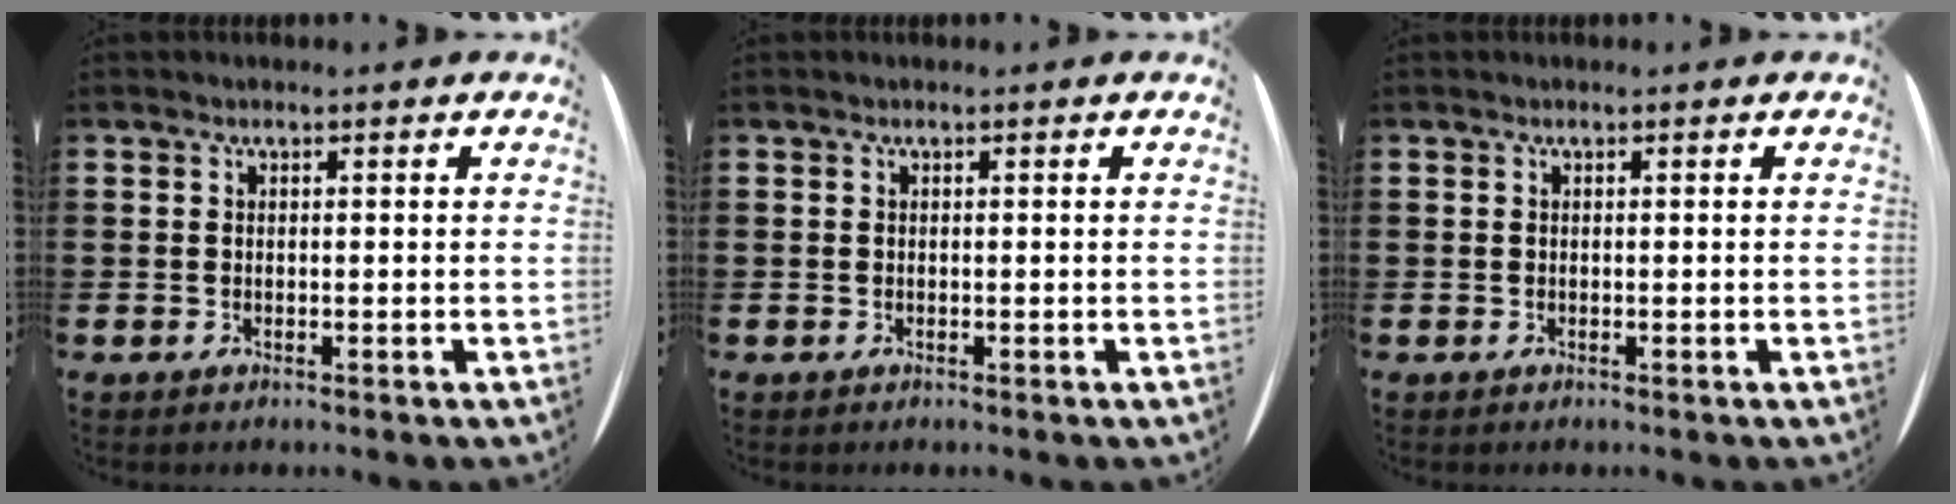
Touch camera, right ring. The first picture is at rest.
{"total": 0.0}
{"total": 0.0}